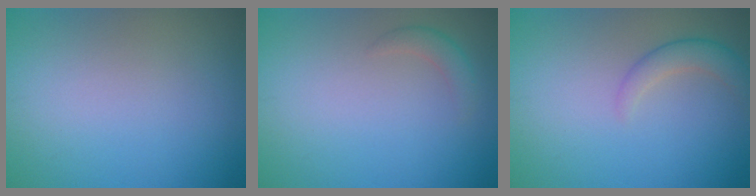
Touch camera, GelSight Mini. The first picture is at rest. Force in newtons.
{"total": 1.4, "press": 1.4, "slide": 0.1}
{"total": 2.3, "press": 2.3, "slide": 0.1}